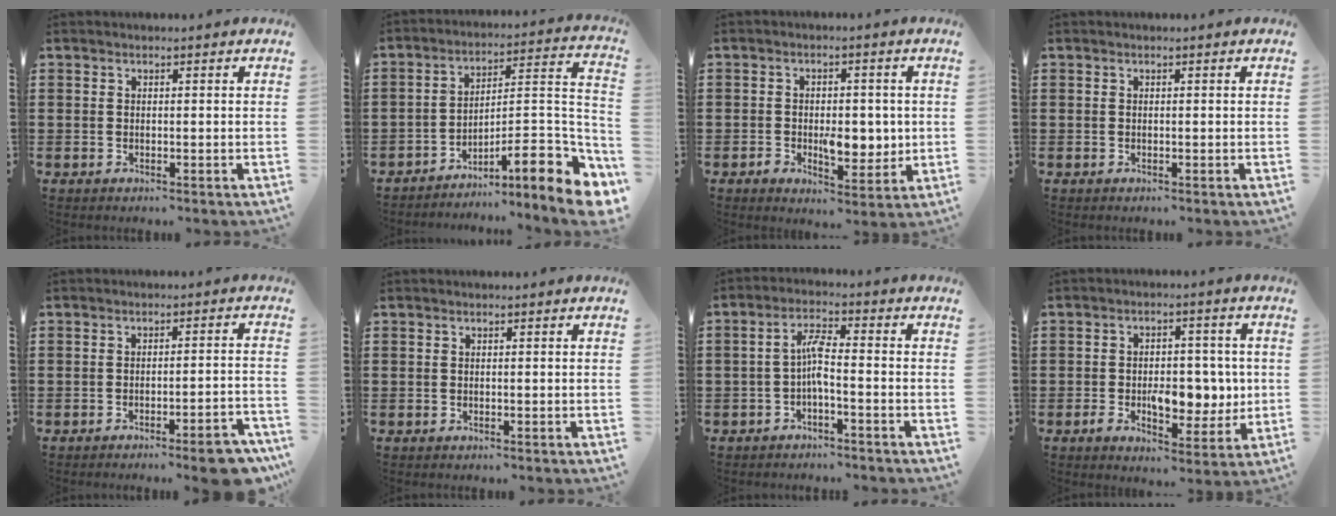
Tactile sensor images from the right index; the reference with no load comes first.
{"total": 9.3, "force": [-5.4, 2.1, 7.3], "torque": [-0.100, -0.016, -0.107]}
{"total": 6.1, "force": [-0.8, 3.8, 4.8], "torque": [-0.074, 0.004, -0.018]}
{"total": 0.0}
{"total": 5.0, "force": [-3.9, 0.1, 3.1], "torque": [-0.048, -0.010, -0.068]}
{"total": 0.0}
{"total": 4.0, "force": [-1.3, 0.8, 3.7], "torque": [-0.079, 0.006, -0.029]}
{"total": 8.4, "force": [-1.1, 5.3, 6.4], "torque": [-0.084, 0.004, -0.021]}